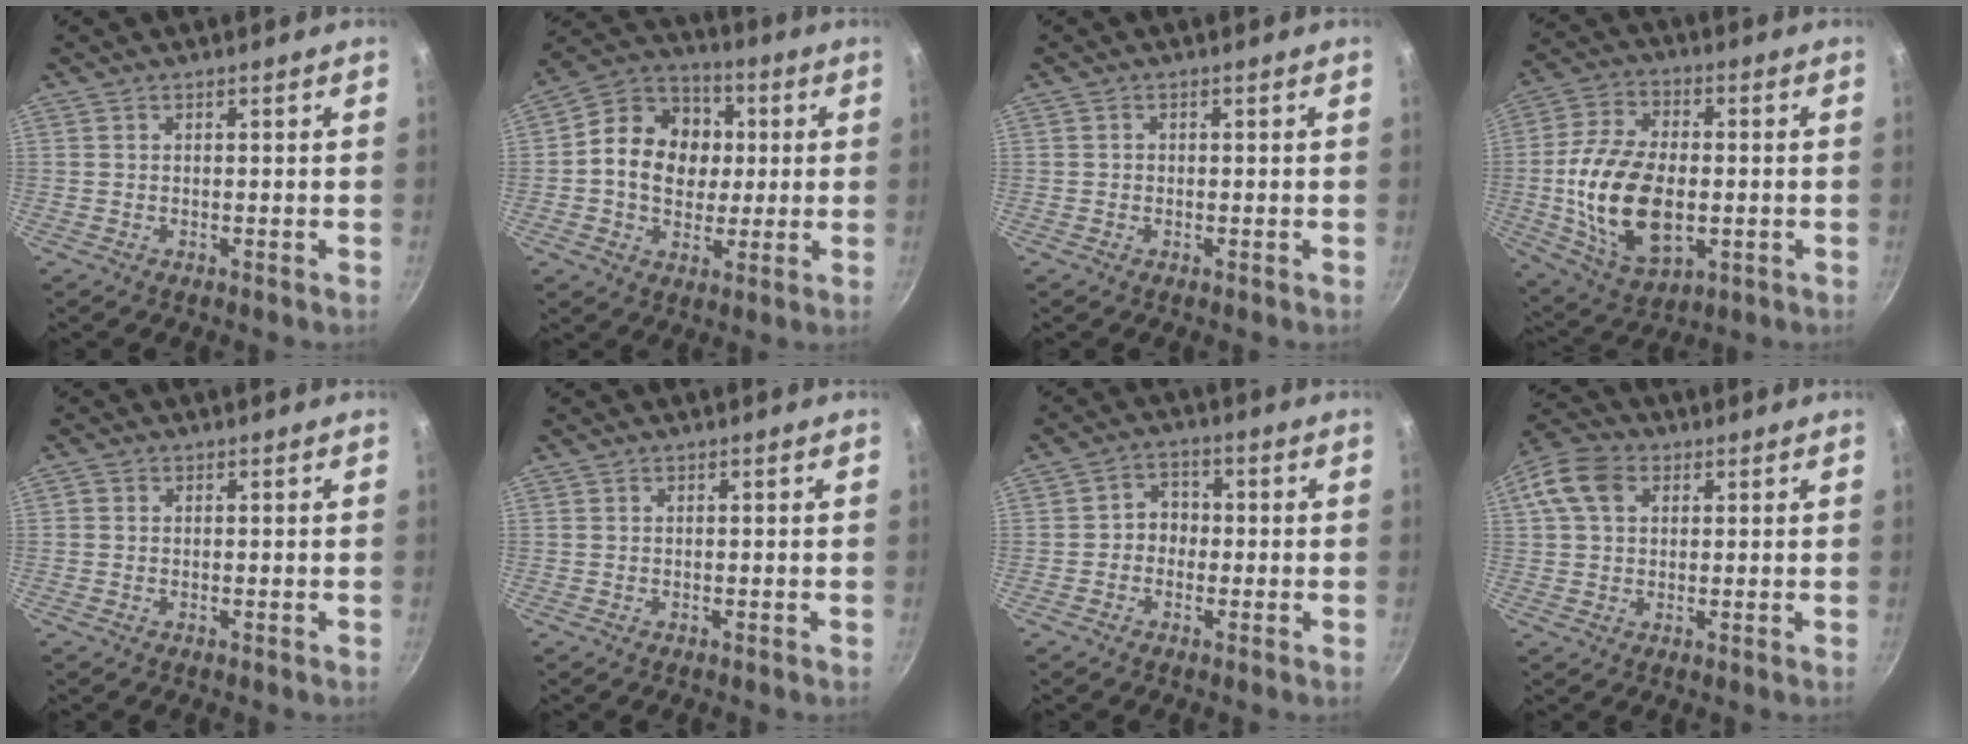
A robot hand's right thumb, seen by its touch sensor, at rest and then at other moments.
{"total": 15.2, "force": [1.2, 12.3, 8.8], "torque": [-0.111, 0.015, 0.007]}
{"total": 0.5, "force": [-0.2, 0.5, 0.1], "torque": [-0.001, 0.002, -0.004]}
{"total": 18.9, "force": [-1.9, 11.2, 15.1], "torque": [-0.282, 0.011, -0.026]}
{"total": 0.8, "force": [0.0, 0.8, 0.3], "torque": [-0.004, 0.003, -0.003]}
{"total": 0.0}
{"total": 4.4, "force": [-0.7, 3.8, 2.1], "torque": [-0.002, 0.017, -0.020]}
{"total": 8.8, "force": [2.6, 6.4, 5.4], "torque": [-0.092, 0.015, 0.033]}